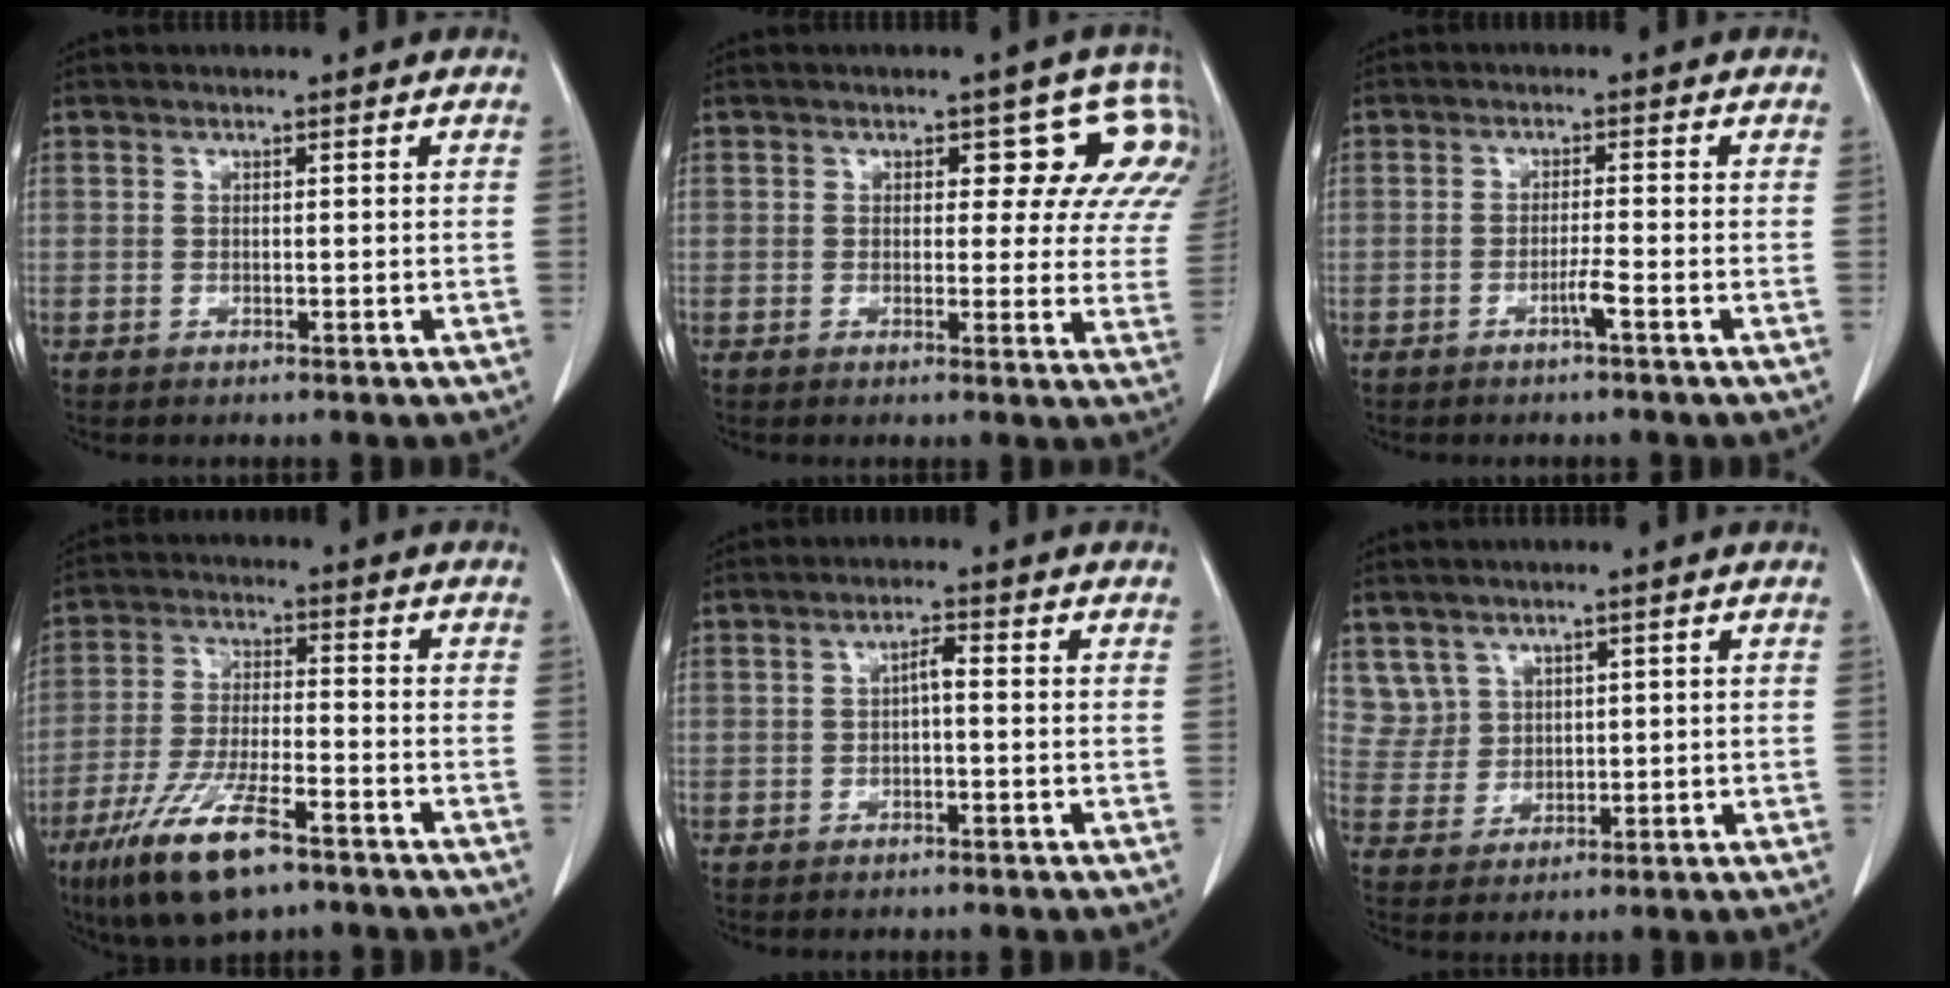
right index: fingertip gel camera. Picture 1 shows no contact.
{"total": 8.3, "force": [5.4, 4.6, 4.2], "torque": [-0.026, 0.006, 0.032]}
{"total": 2.1, "force": [-1.2, -0.4, 1.7], "torque": [-0.032, -0.002, -0.023]}
{"total": 12.7, "force": [-8.0, 2.9, 9.4], "torque": [-0.191, -0.021, -0.141]}
{"total": 1.9, "force": [-0.2, 0.5, 1.8], "torque": [-0.031, 0.005, -0.004]}
{"total": 4.9, "force": [3.1, 3.8, -0.1], "torque": [0.010, 0.005, 0.073]}